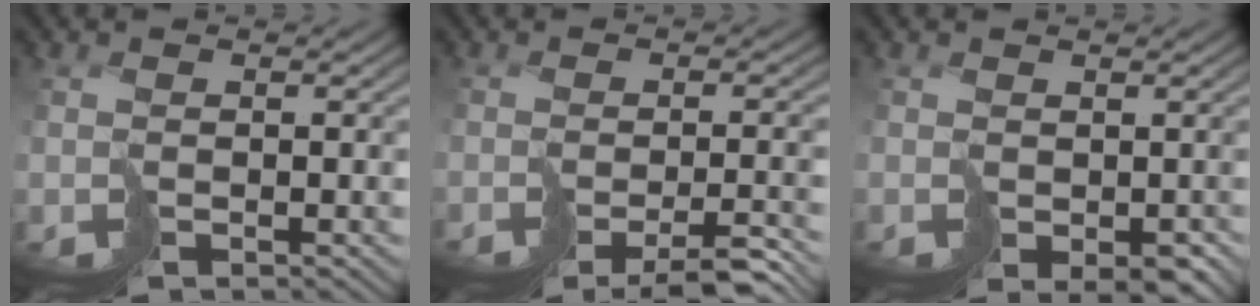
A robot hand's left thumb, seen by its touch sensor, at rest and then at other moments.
{"total": 5.3, "force": [-3.9, 0.5, 3.5], "torque": [-0.038, -0.006, -0.049]}
{"total": 3.3, "force": [-0.9, 2.2, 2.4], "torque": [-0.041, -0.010, -0.004]}